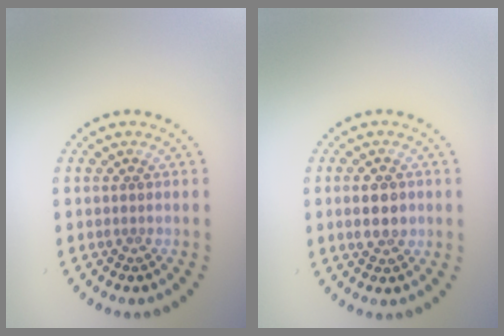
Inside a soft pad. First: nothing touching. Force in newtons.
{"total": 2.9, "press": 2.9, "slide": 0.1}